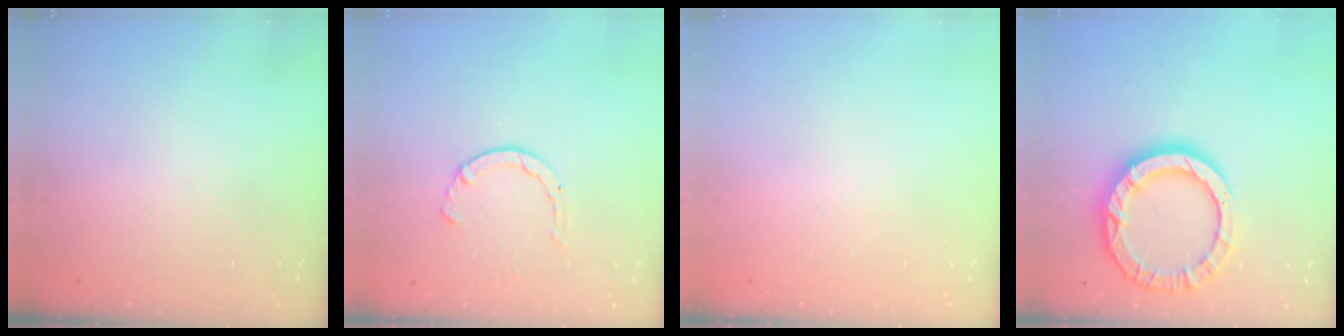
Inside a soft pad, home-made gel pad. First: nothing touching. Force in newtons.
{"total": 2.1, "press": 2.1, "slide": 0.5}
{"total": 0.0}
{"total": 13.7, "press": 13.6, "slide": 1.4}